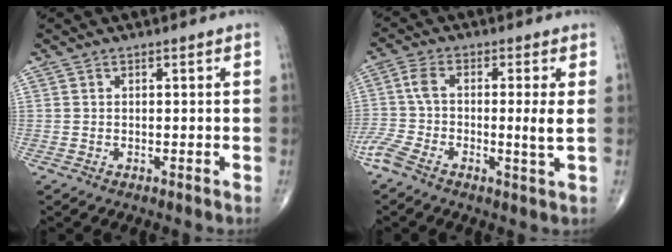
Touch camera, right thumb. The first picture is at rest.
{"total": 7.8, "force": [-1.3, 1.3, 7.6], "torque": [-0.178, 0.005, -0.036]}